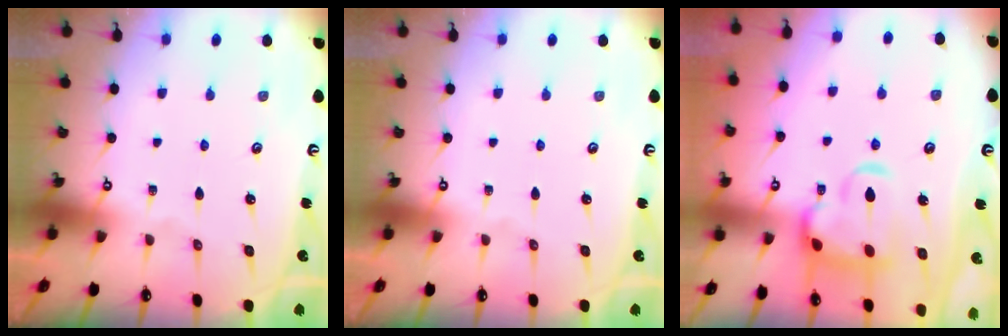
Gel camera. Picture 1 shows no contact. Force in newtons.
{"total": 0.0}
{"total": 7.0, "press": 6.8, "slide": 1.7}